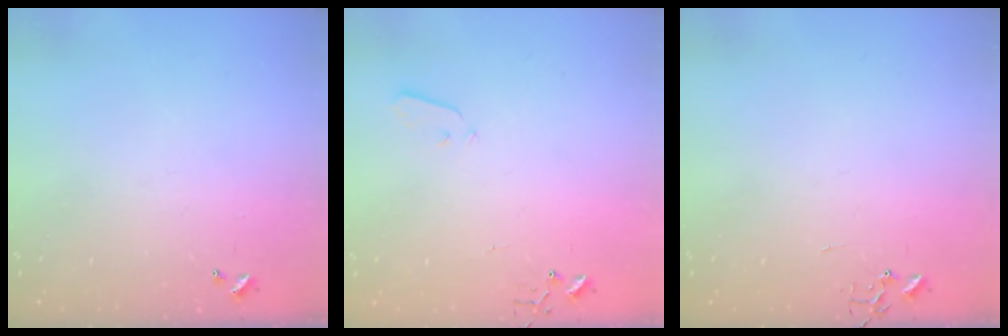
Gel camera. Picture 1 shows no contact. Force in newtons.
{"total": 3.2, "press": 3.2, "slide": 0.1}
{"total": 0.0}